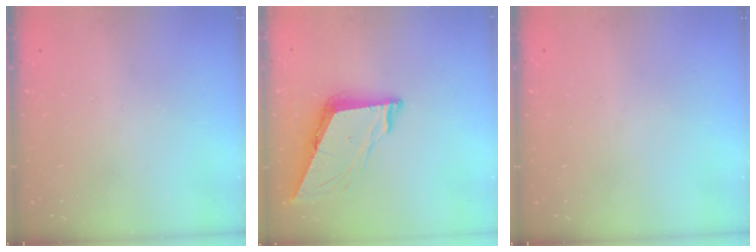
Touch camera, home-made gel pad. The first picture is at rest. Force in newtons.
{"total": 8.4, "press": 8.4, "slide": 0.9}
{"total": 0.0}